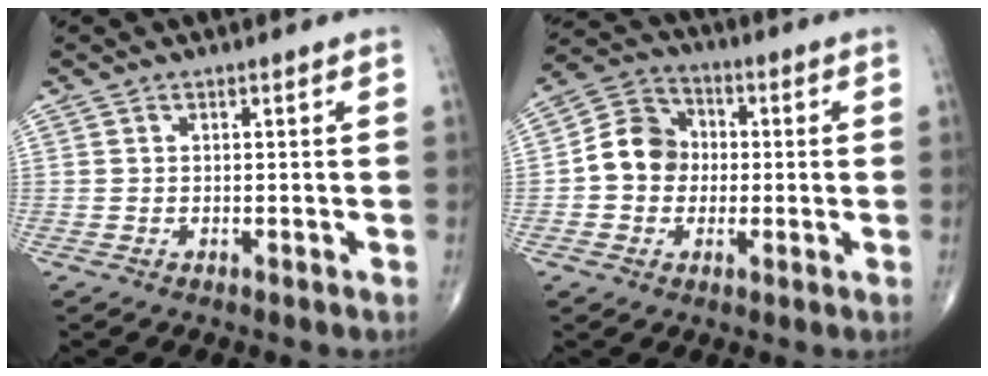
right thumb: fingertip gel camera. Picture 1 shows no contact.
{"total": 9.3, "force": [-0.4, 8.1, 4.5], "torque": [-0.057, 0.030, -0.020]}